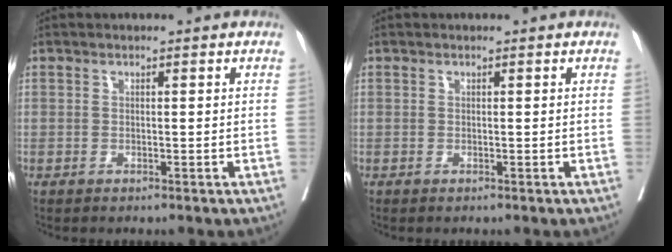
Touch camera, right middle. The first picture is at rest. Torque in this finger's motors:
{"motor_torque": [-0.02, 0.04, -0.02, 0.00]}